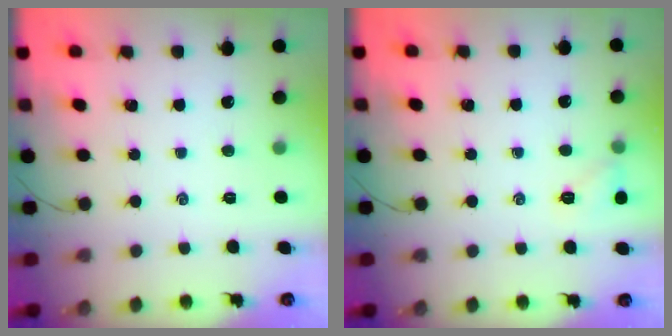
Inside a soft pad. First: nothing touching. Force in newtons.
{"total": 6.4, "press": 6.2, "slide": 1.9}